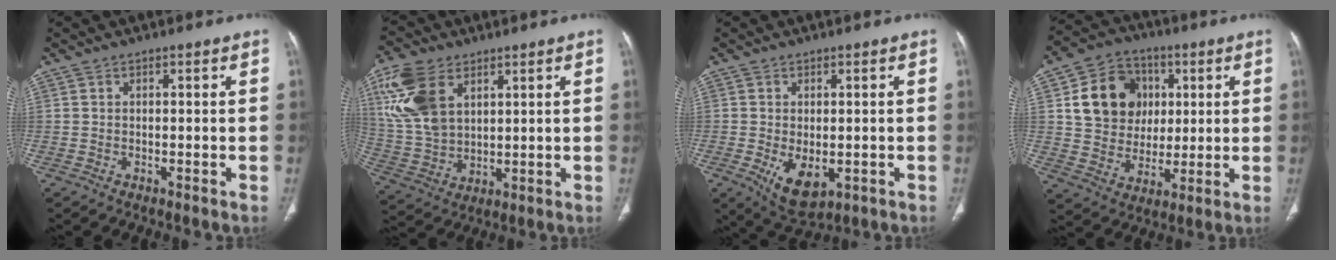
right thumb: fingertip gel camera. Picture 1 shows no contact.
{"total": 14.2, "force": [5.9, 8.9, 9.4], "torque": [-0.196, -0.012, 0.130]}
{"total": 7.2, "force": [-1.7, 4.1, 5.7], "torque": [-0.091, -0.013, -0.013]}
{"total": 15.0, "force": [3.8, 12.7, 7.1], "torque": [-0.091, 0.000, 0.070]}